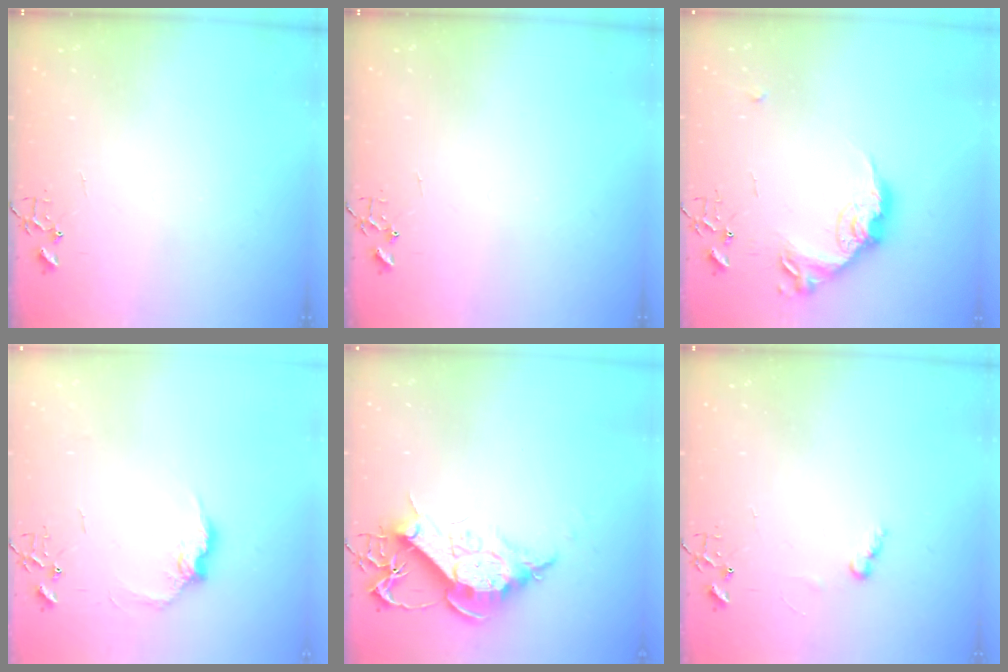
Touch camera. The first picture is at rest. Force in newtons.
{"total": 0.0}
{"total": 16.7, "press": 16.7, "slide": 0.9}
{"total": 10.1, "press": 10.0, "slide": 0.5}
{"total": 12.6, "press": 12.6, "slide": 1.2}
{"total": 6.1, "press": 6.1, "slide": 0.3}